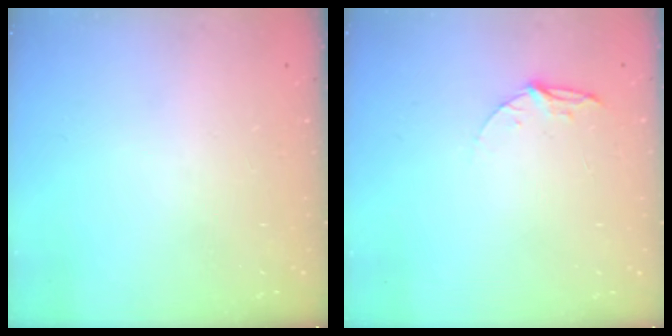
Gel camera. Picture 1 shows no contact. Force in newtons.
{"total": 5.3, "press": 5.3, "slide": 0.5}